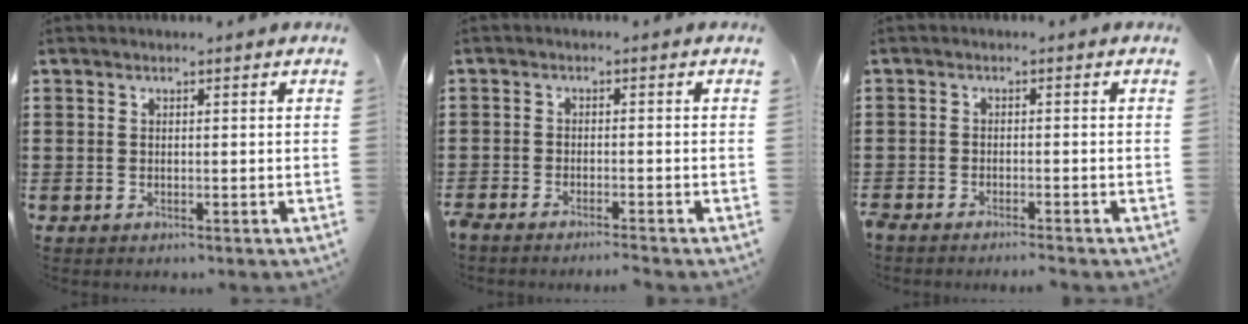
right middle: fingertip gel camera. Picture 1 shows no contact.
{"total": 2.1, "force": [-2.0, -0.1, 0.4], "torque": [-0.009, -0.001, -0.041]}
{"total": 1.8, "force": [-1.8, -0.1, 0.3], "torque": [-0.007, 0.000, -0.037]}